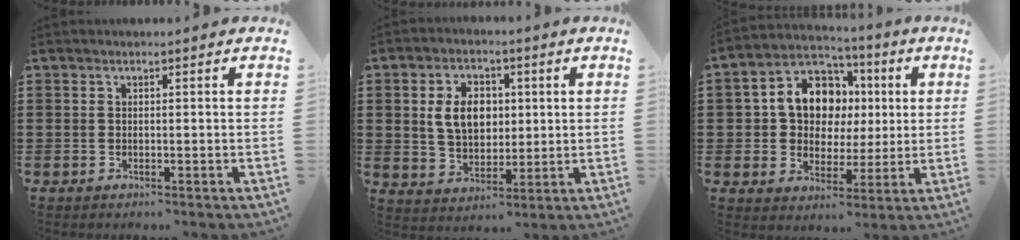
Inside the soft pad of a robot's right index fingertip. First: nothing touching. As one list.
[{"total": 7.4, "force": [1.2, 5.3, 4.9], "torque": [-0.110, 0.008, 0.012]}, {"total": 11.0, "force": [2.3, 8.9, 6.1], "torque": [-0.139, 0.014, 0.045]}]